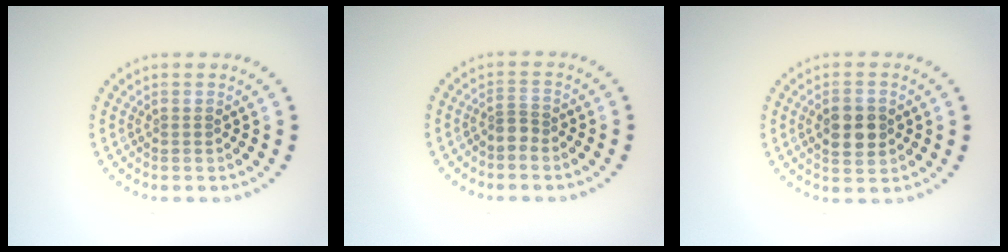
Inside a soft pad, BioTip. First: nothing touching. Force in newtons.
{"total": 1.2, "press": 0.8, "slide": 0.9}
{"total": 3.7, "press": 3.7, "slide": 0.1}